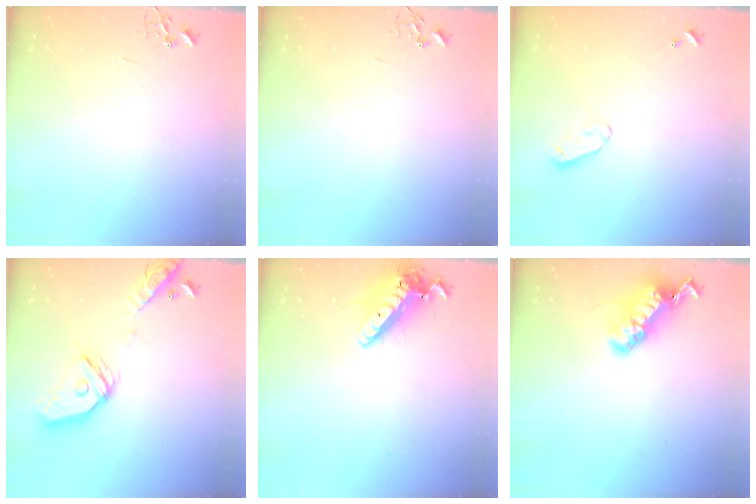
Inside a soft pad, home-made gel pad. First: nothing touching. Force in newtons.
{"total": 0.0}
{"total": 5.9, "press": 5.9, "slide": 0.6}
{"total": 17.2, "press": 17.0, "slide": 2.2}
{"total": 14.7, "press": 14.4, "slide": 2.9}
{"total": 19.9, "press": 19.9, "slide": 0.3}